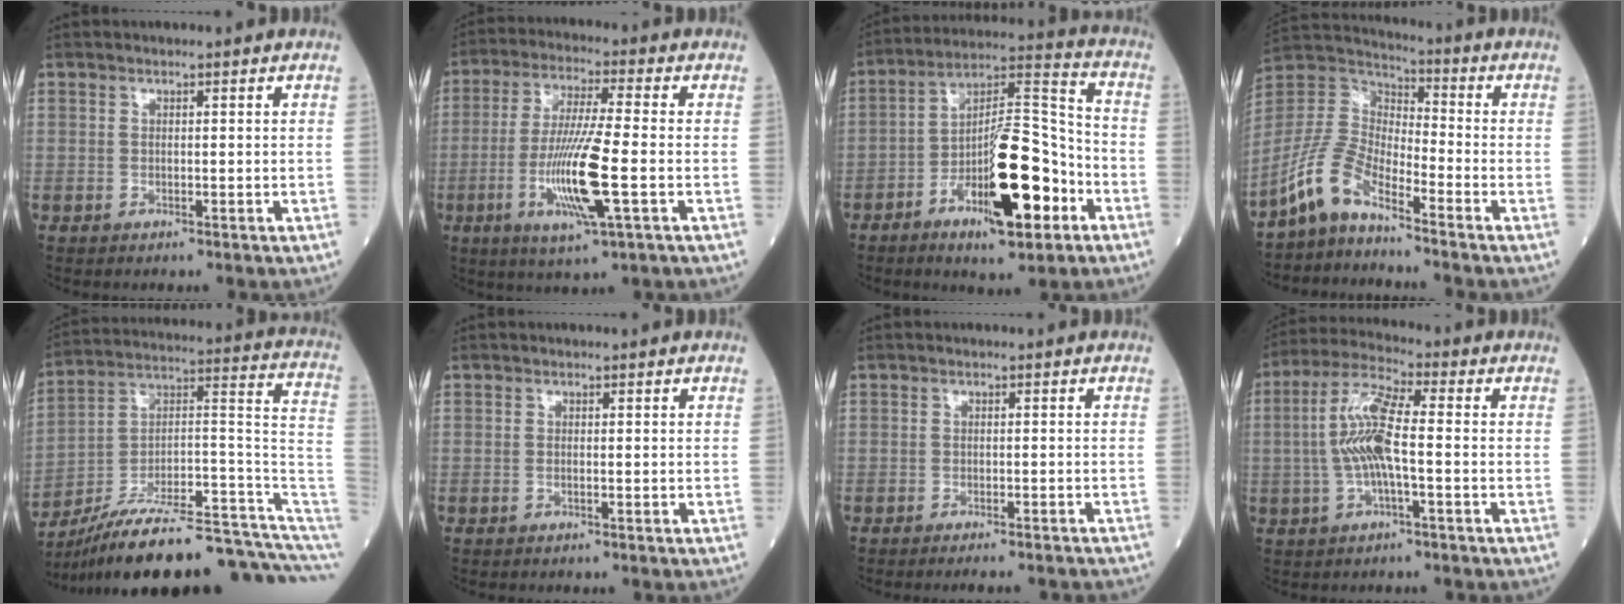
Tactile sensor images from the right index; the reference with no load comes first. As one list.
[{"total": 12.6, "force": [-3.2, 0.5, 12.2], "torque": [-0.243, -0.017, -0.062]}, {"total": 16.9, "force": [-6.8, 4.3, 14.9], "torque": [-0.256, 0.006, -0.106]}, {"total": 8.8, "force": [-6.7, 2.5, 5.1], "torque": [-0.125, 0.015, -0.142]}, {"total": 25.9, "force": [-20.9, 2.1, 15.2], "torque": [-0.147, 0.042, -0.320]}, {"total": 0.0}, {"total": 5.4, "force": [-5.0, 0.7, 2.0], "torque": [-0.015, -0.008, -0.062]}, {"total": 9.4, "force": [-0.6, 1.9, 9.1], "torque": [-0.195, 0.013, -0.018]}]